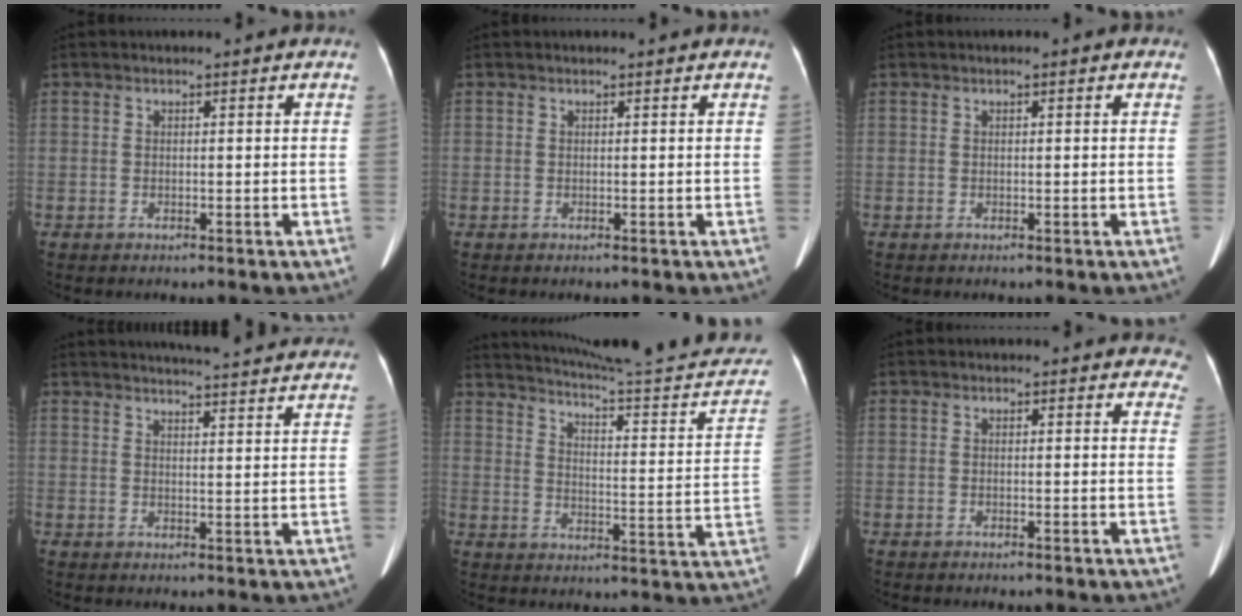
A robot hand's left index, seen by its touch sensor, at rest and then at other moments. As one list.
[{"total": 0.9, "force": [0.8, 0.1, 0.2], "torque": [-0.006, 0.009, 0.007]}, {"total": 0.6, "force": [0.3, 0.2, 0.5], "torque": [-0.010, 0.005, 0.002]}, {"total": 19.4, "force": [18.4, 1.1, 6.2], "torque": [-0.079, -0.019, 0.215]}, {"total": 25.9, "force": [24.4, 0.5, 8.8], "torque": [-0.120, -0.090, 0.303]}, {"total": 3.7, "force": [3.3, 1.6, 0.6], "torque": [0.021, -0.008, 0.007]}]